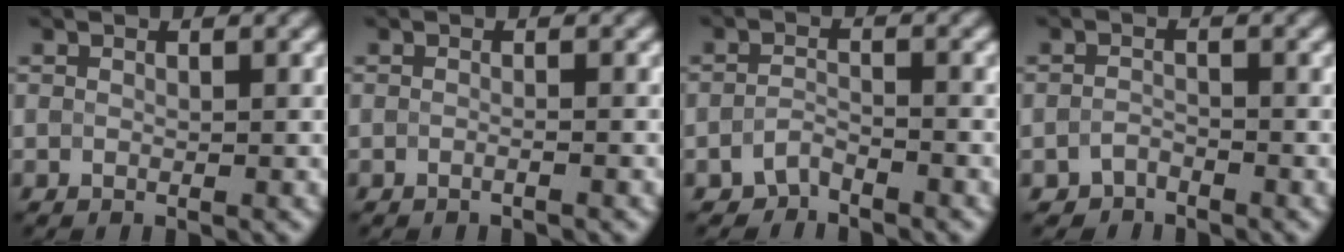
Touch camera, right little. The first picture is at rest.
{"total": 0.7, "force": [-0.7, 0.2, 0.3], "torque": [0.006, -0.009, -0.020]}
{"total": 2.1, "force": [-2.1, -0.1, -0.6], "torque": [0.001, 0.005, -0.037]}
{"total": 2.0, "force": [-1.8, 0.0, -0.8], "torque": [0.008, 0.004, -0.030]}